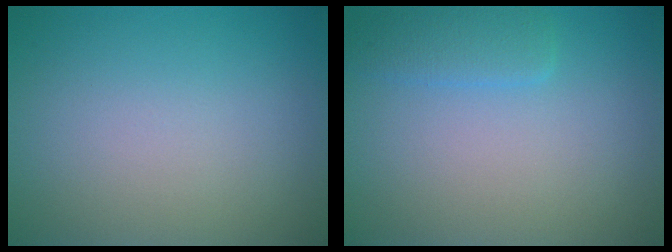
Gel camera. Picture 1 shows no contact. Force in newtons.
{"total": 1.8, "press": 1.8, "slide": 0.0}